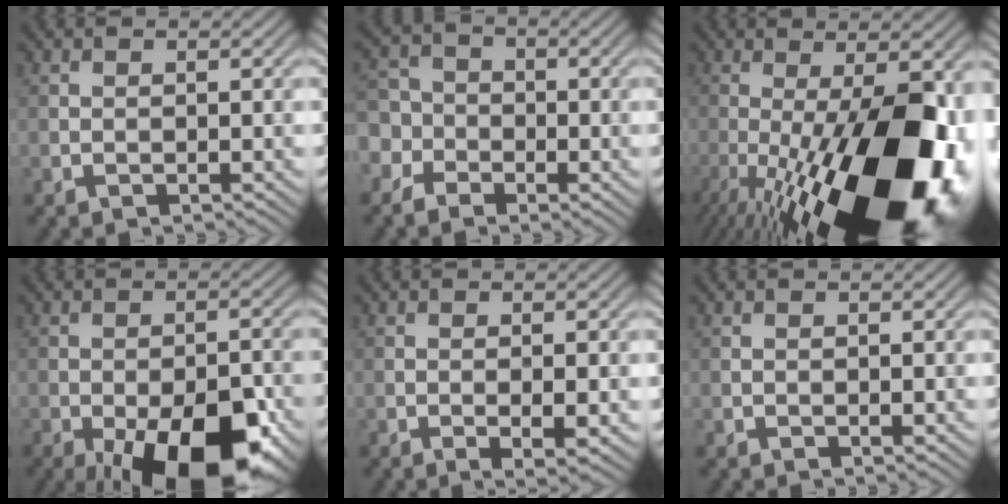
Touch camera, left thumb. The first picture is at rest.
{"total": 5.9, "force": [-2.2, 4.9, 2.4], "torque": [-0.047, -0.003, -0.061]}
{"total": 21.3, "force": [-7.4, 7.2, 18.7], "torque": [-0.288, -0.016, -0.102]}
{"total": 16.5, "force": [-8.9, 6.8, 12.1], "torque": [-0.160, -0.014, -0.131]}
{"total": 2.6, "force": [-0.6, 0.5, 2.5], "torque": [-0.046, -0.002, -0.008]}
{"total": 0.0}